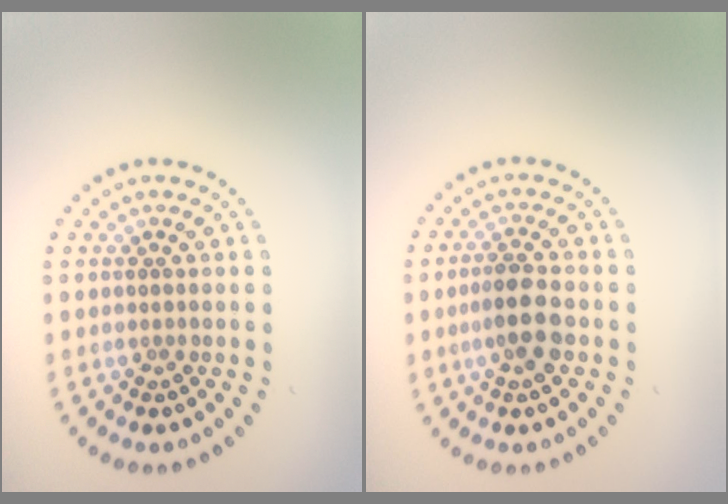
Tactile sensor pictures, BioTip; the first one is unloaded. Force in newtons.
{"total": 3.3, "press": 3.2, "slide": 1.1}